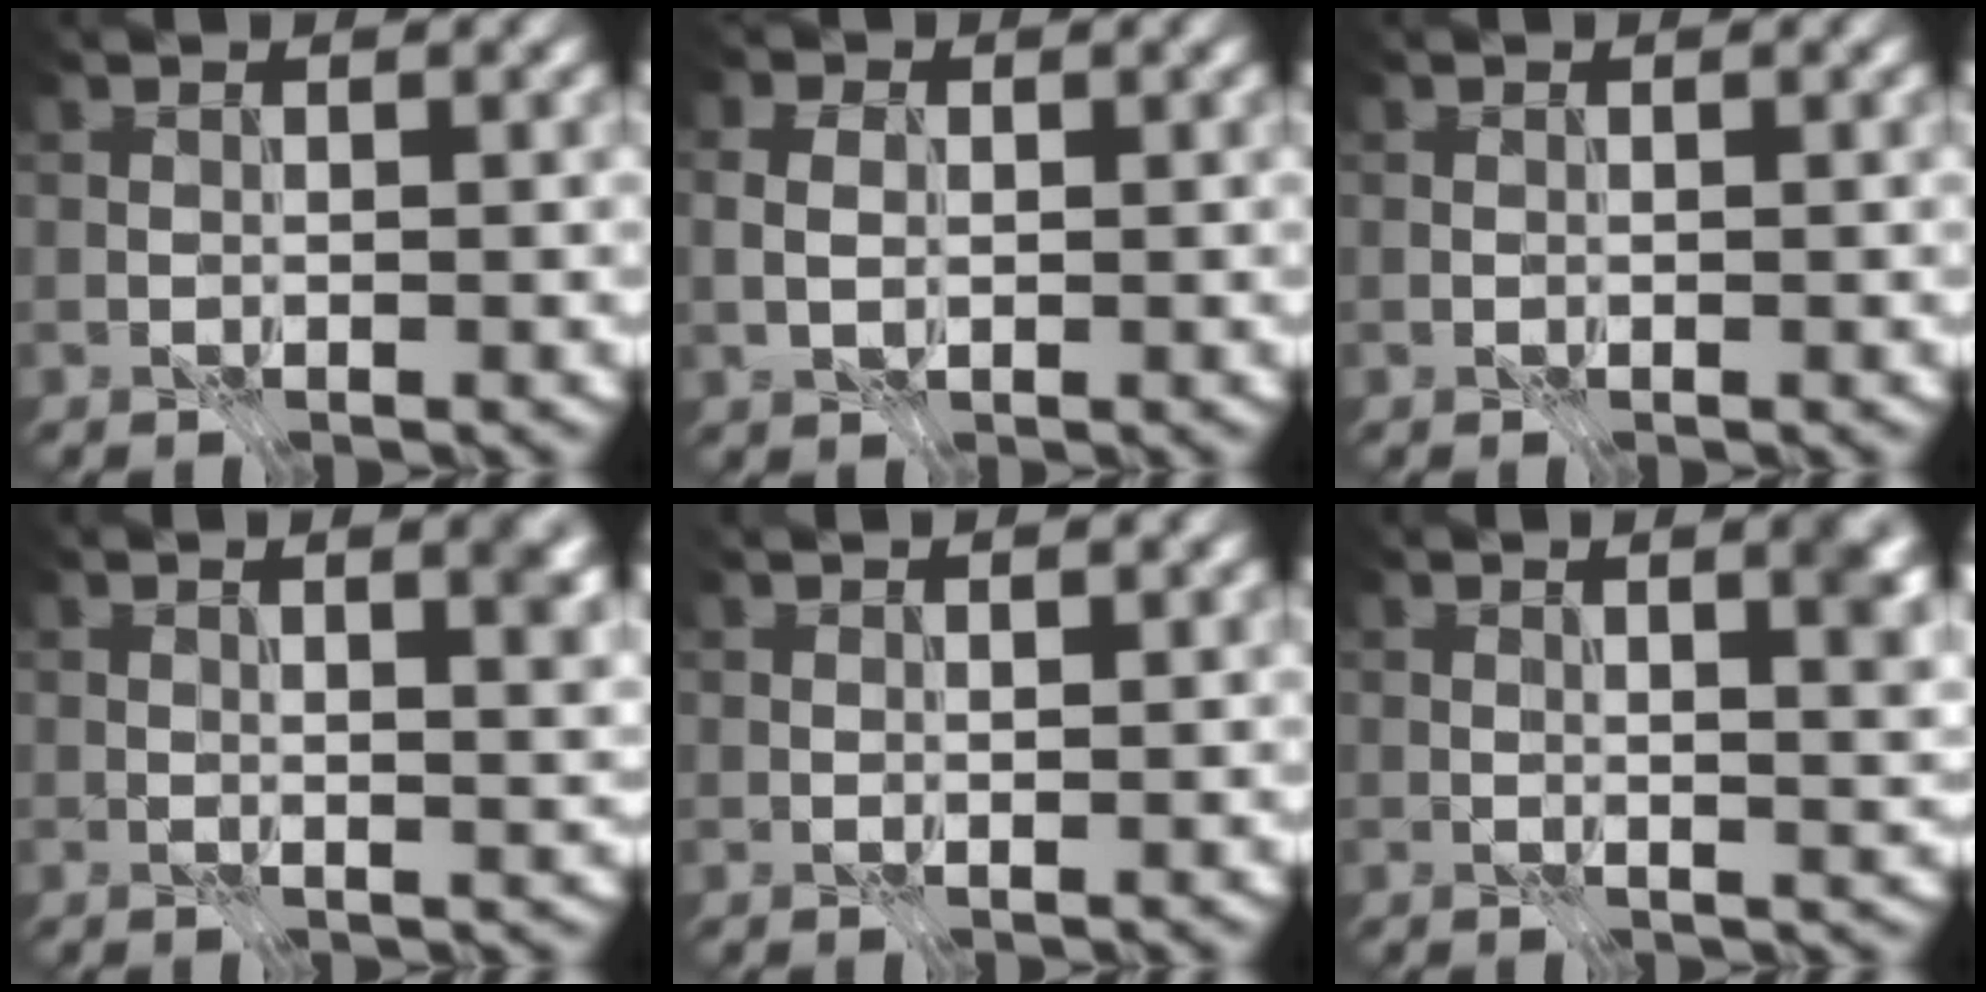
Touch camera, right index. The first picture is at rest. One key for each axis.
{"total": 2.9, "fx": 0.2, "fy": 2.1, "fz": 2.0, "tx": -0.035, "ty": 0.012, "tz": -0.005}
{"total": 0.0}
{"total": 3.1, "fx": 1.6, "fy": 0.5, "fz": 2.5, "tx": -0.033, "ty": 0.001, "tz": 0.027}
{"total": 0.7, "fx": 0.7, "fy": 0.0, "fz": -0.1, "tx": -0.002, "ty": 0.003, "tz": 0.016}
{"total": 3.7, "fx": 1.8, "fy": 0.7, "fz": 3.2, "tx": -0.036, "ty": 0.001, "tz": 0.029}